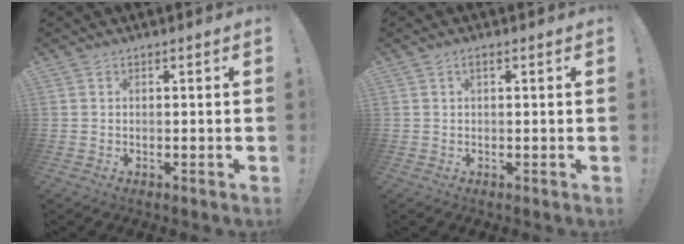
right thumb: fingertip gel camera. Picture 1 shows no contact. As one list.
[{"total": 1.4, "force": [0.5, 0.5, 1.1], "torque": [-0.018, 0.000, 0.008]}]